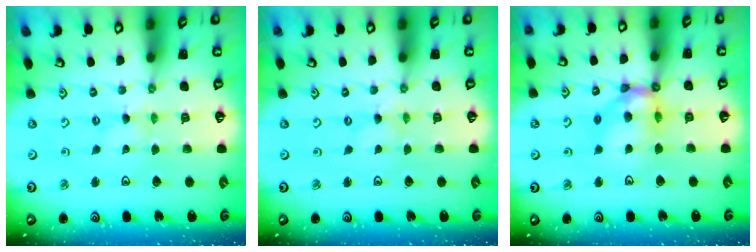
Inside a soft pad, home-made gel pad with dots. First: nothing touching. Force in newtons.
{"total": 0.0}
{"total": 12.5, "press": 12.5, "slide": 1.2}